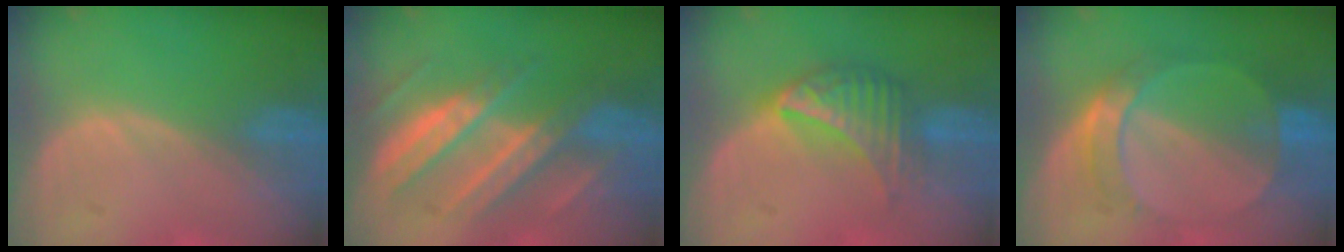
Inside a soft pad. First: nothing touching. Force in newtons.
{"total": 9.3, "press": 9.2, "slide": 0.8}
{"total": 7.5, "press": 6.6, "slide": 3.6}
{"total": 7.1, "press": 6.3, "slide": 3.2}